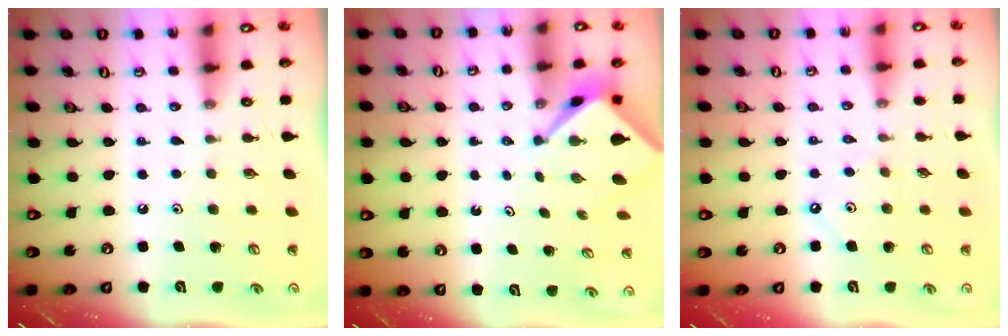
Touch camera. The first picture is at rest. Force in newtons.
{"total": 2.4, "press": 2.4, "slide": 0.3}
{"total": 5.2, "press": 5.1, "slide": 0.9}